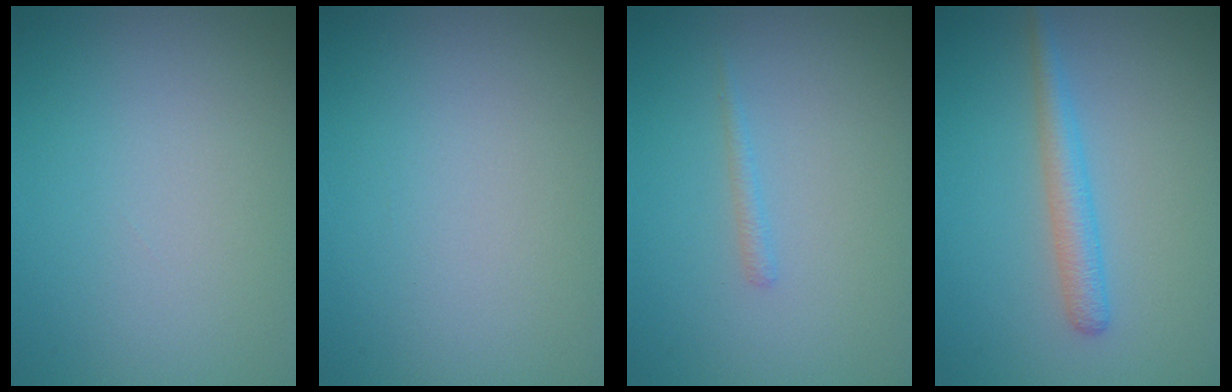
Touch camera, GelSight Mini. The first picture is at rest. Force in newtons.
{"total": 0.0}
{"total": 0.7, "press": 0.7, "slide": 0.1}
{"total": 2.4, "press": 2.4, "slide": 0.2}